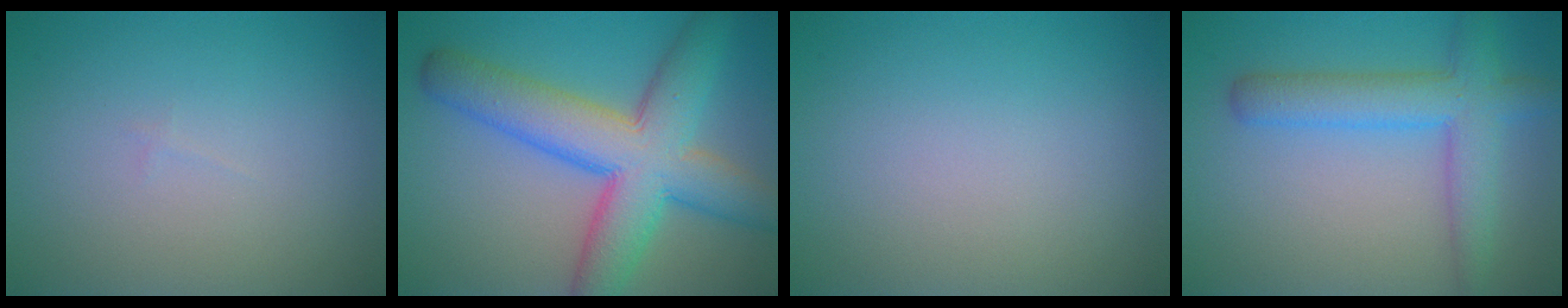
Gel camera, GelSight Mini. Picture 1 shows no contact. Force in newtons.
{"total": 9.6, "press": 9.5, "slide": 0.3}
{"total": 0.0}
{"total": 5.0, "press": 5.0, "slide": 0.1}